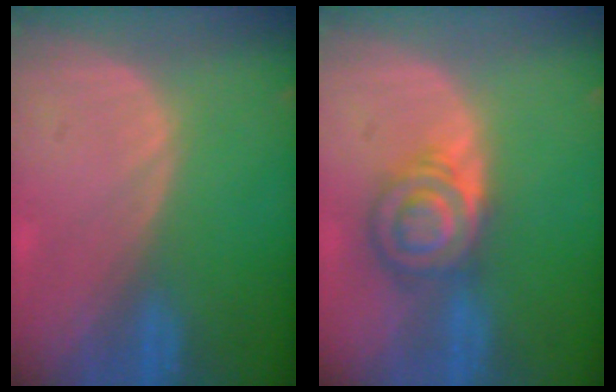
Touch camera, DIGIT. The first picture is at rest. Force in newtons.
{"total": 6.4, "press": 6.4, "slide": 0.0}